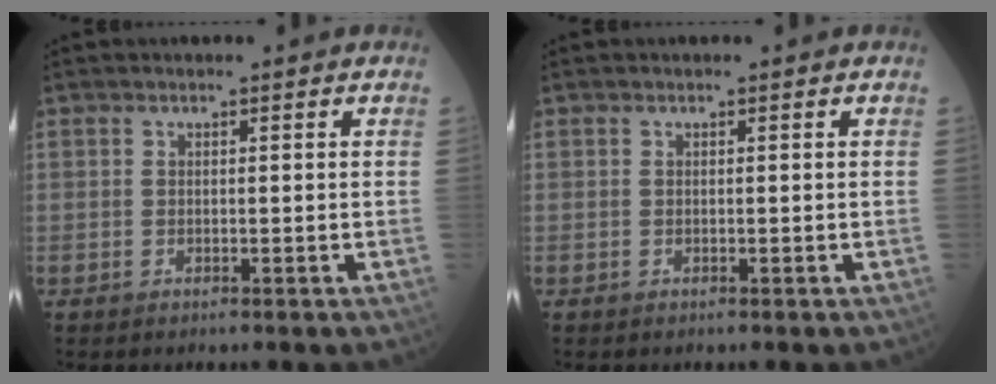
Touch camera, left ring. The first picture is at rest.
{"total": 0.0}